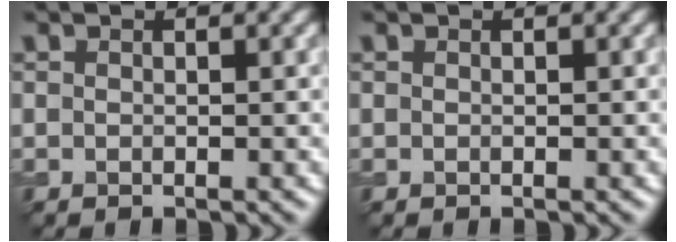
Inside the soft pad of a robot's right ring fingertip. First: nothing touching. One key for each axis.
{"total": 0.0}